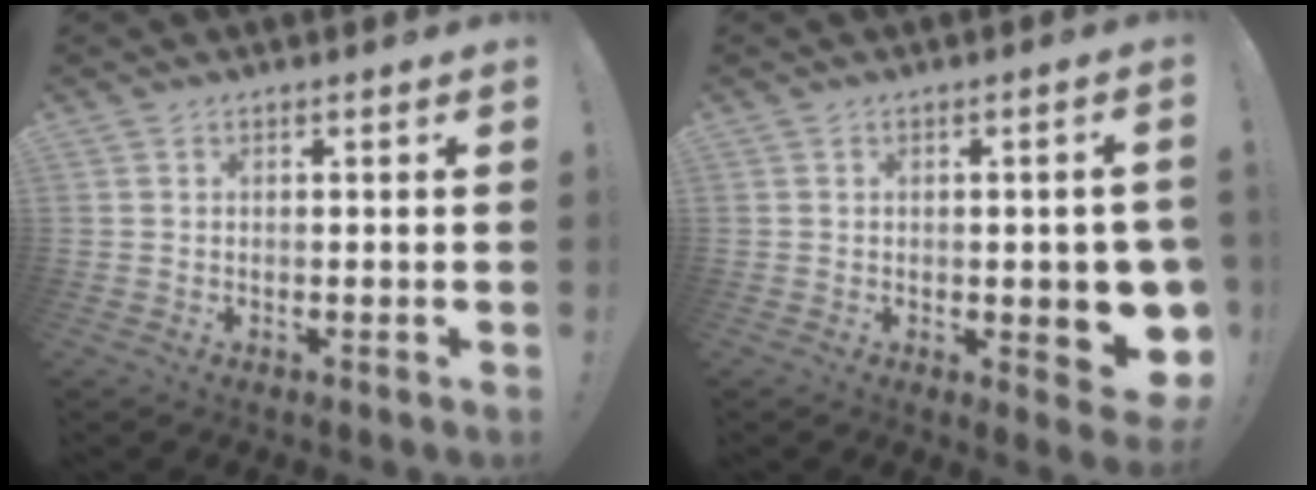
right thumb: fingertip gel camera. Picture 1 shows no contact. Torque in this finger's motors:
{"motor_torque": [0.17, 0.17, 0.29, -0.23, 0.01]}